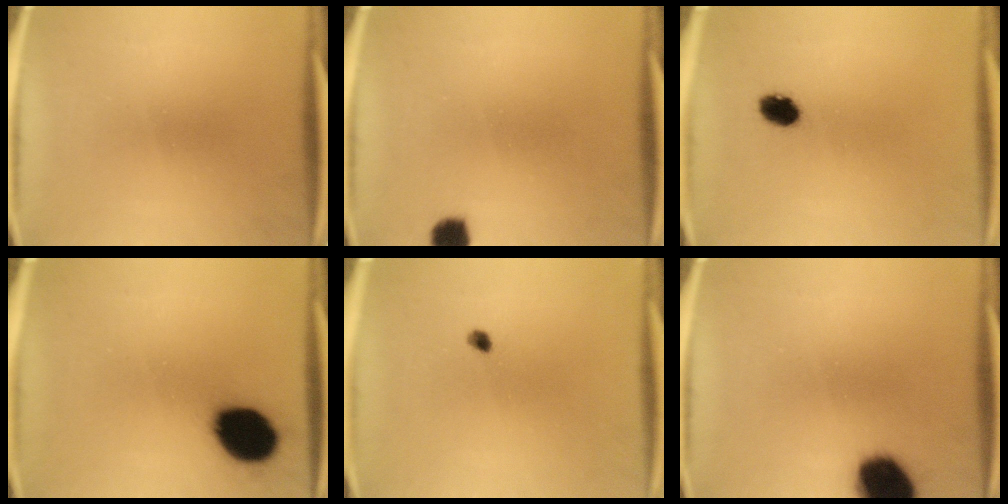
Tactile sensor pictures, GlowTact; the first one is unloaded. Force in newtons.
{"total": 3.5}
{"total": 4.0}
{"total": 14.5}
{"total": 1.2}
{"total": 14.9}